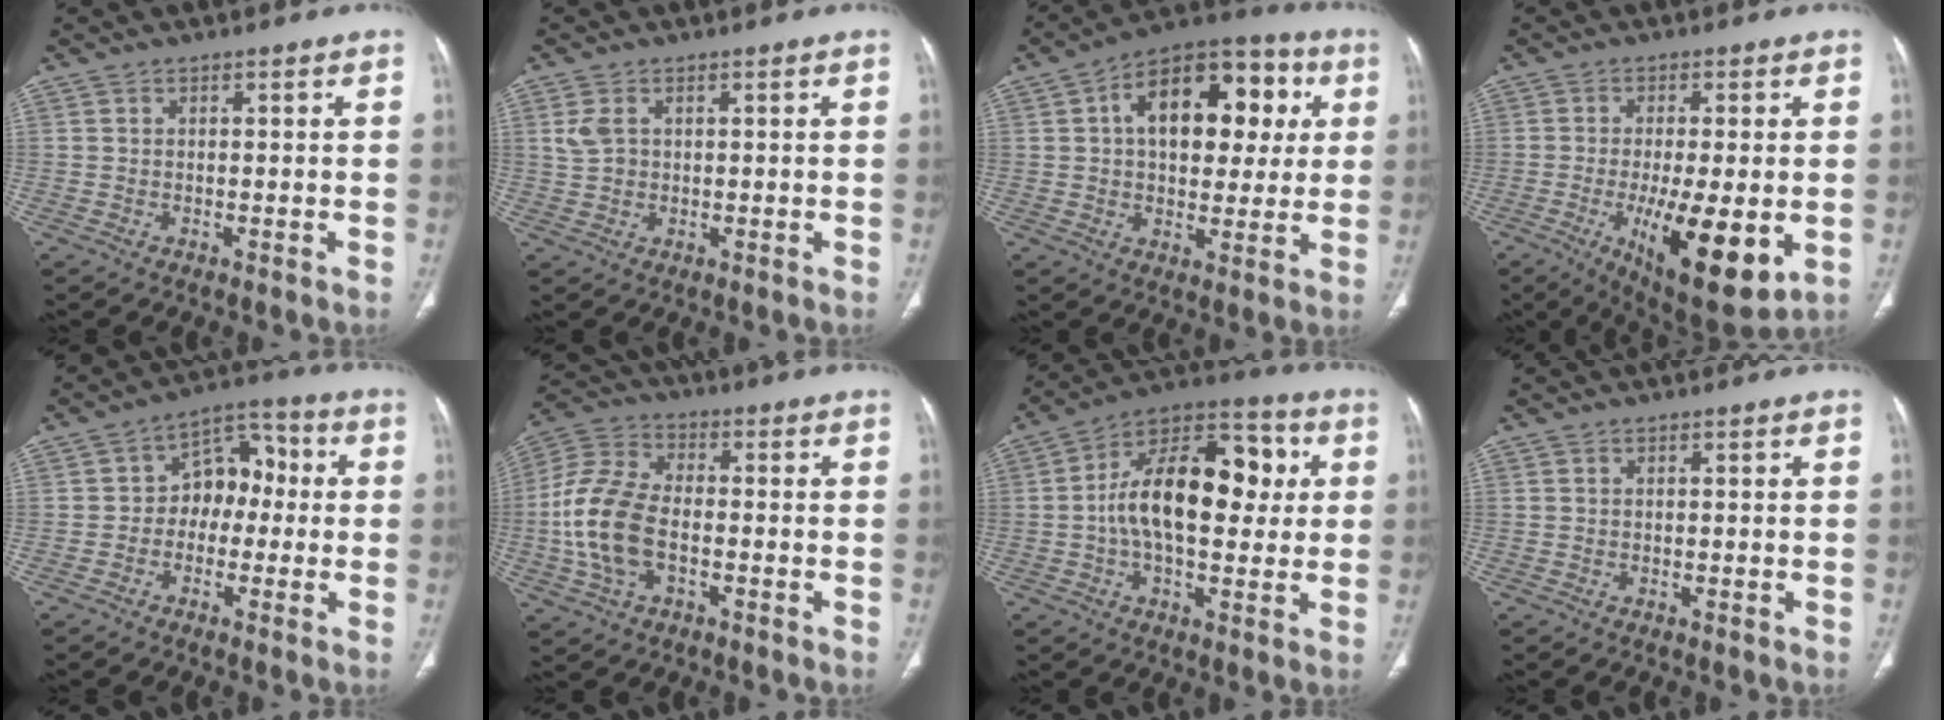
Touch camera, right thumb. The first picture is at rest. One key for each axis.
{"total": 3.3, "fx": 1.1, "fy": 2.3, "fz": 2.1, "tx": -0.049, "ty": 0.004, "tz": 0.029}
{"total": 19.9, "fx": 4.7, "fy": 11.9, "fz": 15.3, "tx": -0.179, "ty": 0.022, "tz": 0.063}
{"total": 15.8, "fx": -3.9, "fy": 5.1, "fz": 14.4, "tx": -0.224, "ty": -0.025, "tz": -0.046}
{"total": 9.1, "fx": -0.4, "fy": 6.7, "fz": 6.1, "tx": -0.049, "ty": 0.038, "tz": -0.023}
{"total": 14.1, "fx": -2.5, "fy": 8.4, "fz": 11.0, "tx": -0.237, "ty": 0.023, "tz": -0.050}
{"total": 20.1, "fx": 1.9, "fy": 11.1, "fz": 16.6, "tx": -0.245, "ty": 0.031, "tz": 0.023}
{"total": 0.0}